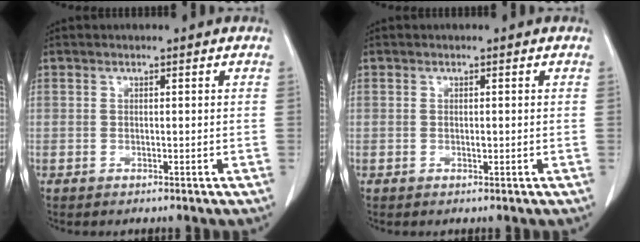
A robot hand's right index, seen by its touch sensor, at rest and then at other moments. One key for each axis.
{"total": 0.6, "fx": -0.1, "fy": 0.2, "fz": 0.6, "tx": -0.014, "ty": 0.000, "tz": -0.001}